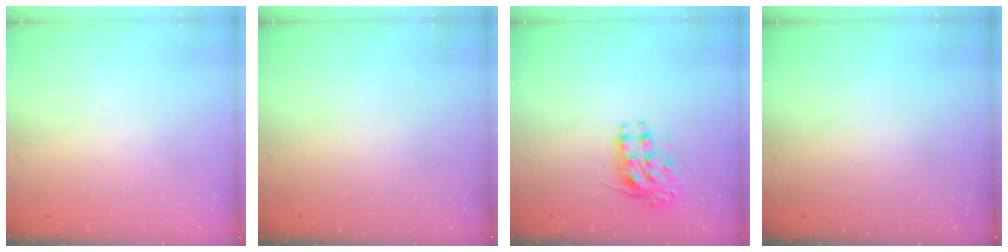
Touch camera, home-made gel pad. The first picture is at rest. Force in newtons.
{"total": 0.0}
{"total": 9.0, "press": 9.0, "slide": 0.4}
{"total": 0.0}